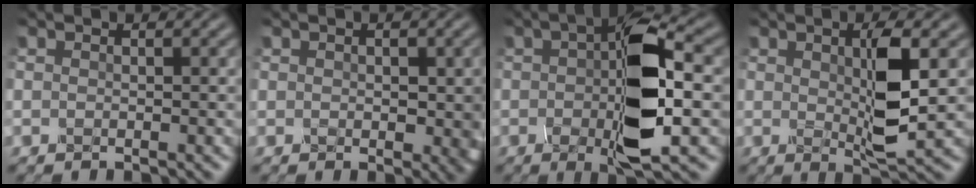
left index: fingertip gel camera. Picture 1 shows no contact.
{"total": 2.8, "force": [0.3, 1.8, 2.1], "torque": [-0.026, -0.007, 0.005]}
{"total": 9.7, "force": [-0.6, 3.7, 9.0], "torque": [-0.153, 0.002, -0.014]}
{"total": 5.1, "force": [0.7, 1.2, 4.9], "torque": [-0.089, -0.006, 0.014]}